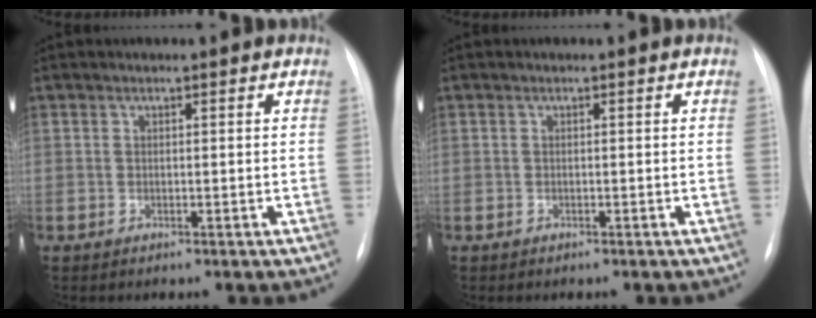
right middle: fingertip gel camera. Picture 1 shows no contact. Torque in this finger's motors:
{"motor_torque": [-0.52, -0.19, -0.04, -0.01]}